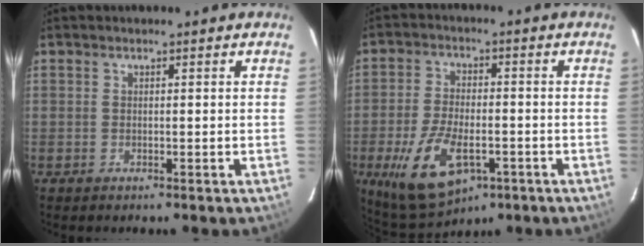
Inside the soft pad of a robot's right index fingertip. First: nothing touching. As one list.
[{"total": 13.6, "force": [-5.5, 6.8, 10.4], "torque": [-0.216, -0.018, -0.087]}]